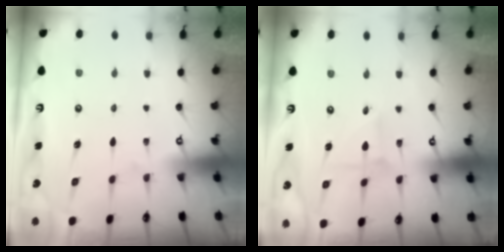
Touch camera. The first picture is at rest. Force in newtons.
{"total": 2.6, "press": 2.5, "slide": 0.3}